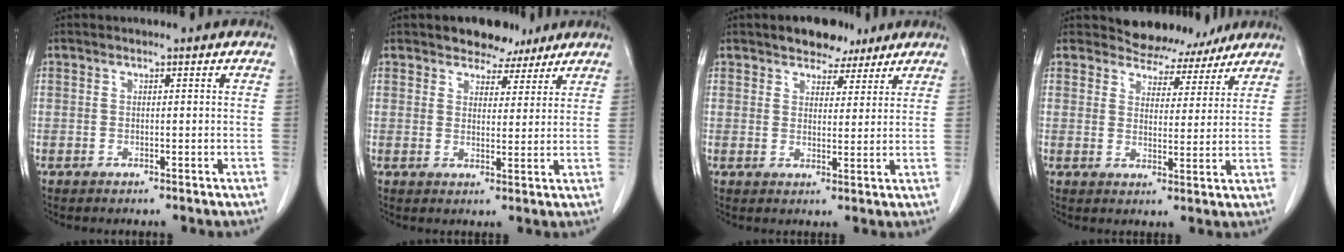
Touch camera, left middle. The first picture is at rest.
{"total": 5.3, "force": [4.2, 2.9, 1.2], "torque": [-0.010, 0.004, 0.065]}
{"total": 5.5, "force": [4.2, 3.0, 1.9], "torque": [-0.022, 0.007, 0.069]}
{"total": 7.7, "force": [7.1, 3.2, 0.2], "torque": [0.011, -0.002, 0.088]}